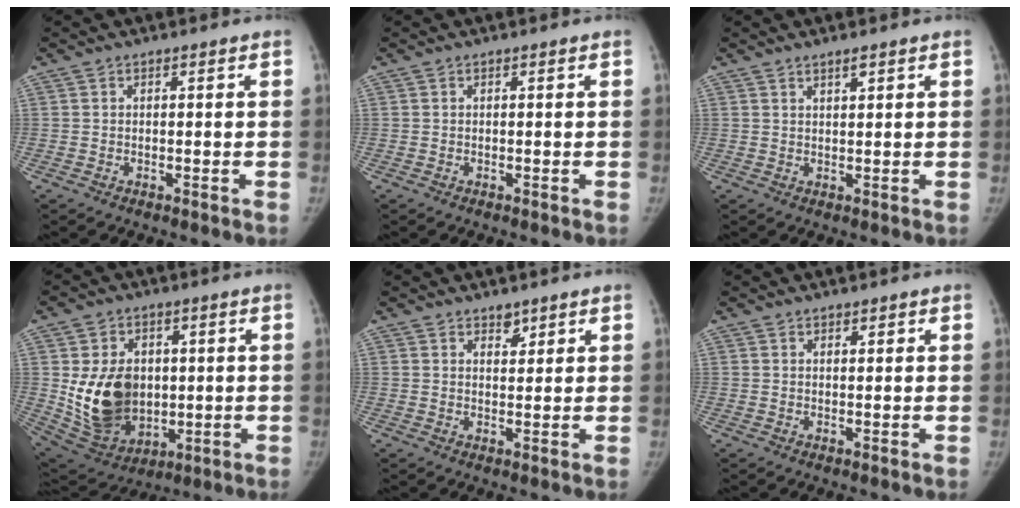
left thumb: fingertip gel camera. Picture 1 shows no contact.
{"total": 0.0}
{"total": 1.7, "force": [1.3, 0.3, 1.0], "torque": [-0.014, -0.009, 0.023]}
{"total": 16.3, "force": [0.8, 12.2, 10.8], "torque": [-0.146, -0.016, 0.042]}
{"total": 2.3, "force": [1.7, 1.3, 0.9], "torque": [0.002, -0.012, 0.026]}
{"total": 1.1, "force": [0.8, 0.6, 0.4], "torque": [0.002, -0.004, 0.009]}